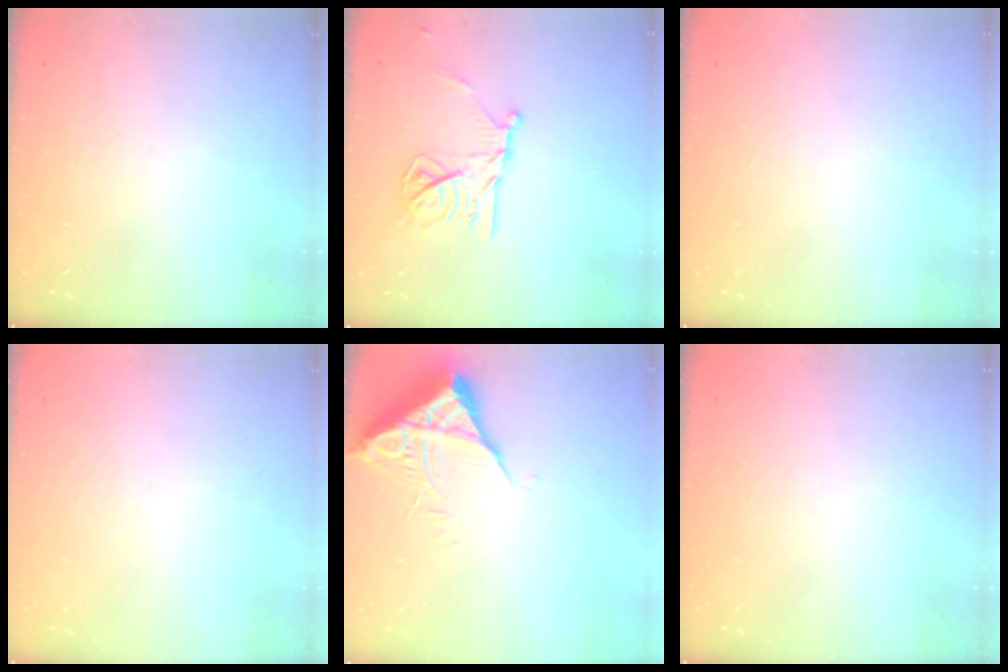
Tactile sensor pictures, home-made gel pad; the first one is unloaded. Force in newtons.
{"total": 14.9, "press": 14.9, "slide": 0.4}
{"total": 1.5, "press": 1.5, "slide": 0.1}
{"total": 1.5, "press": 1.5, "slide": 0.1}
{"total": 7.0, "press": 7.0, "slide": 0.6}
{"total": 1.5, "press": 1.5, "slide": 0.1}